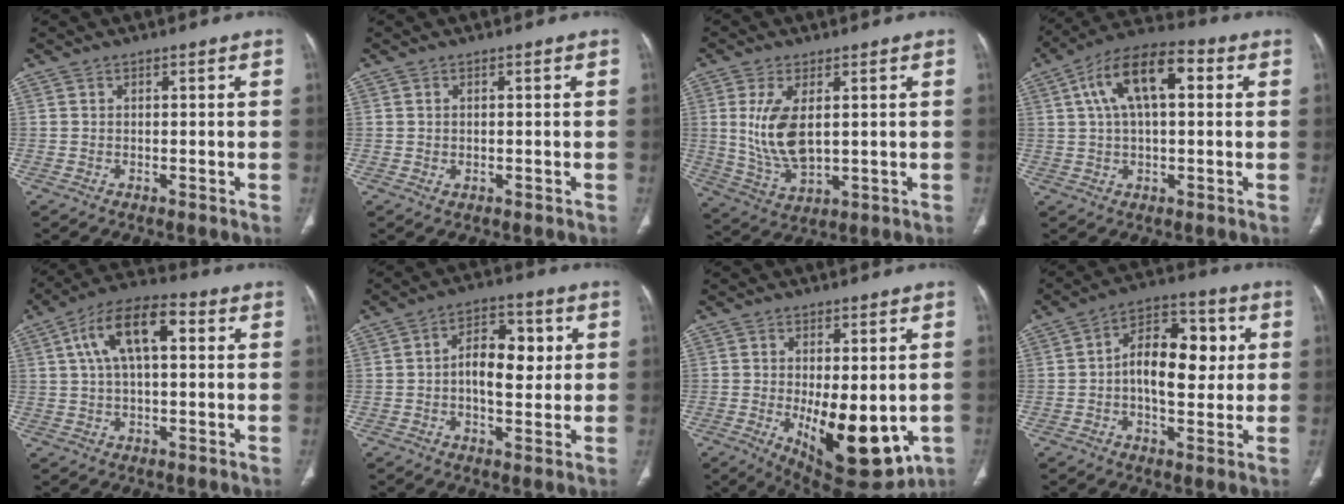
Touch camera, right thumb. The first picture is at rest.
{"total": 0.7, "force": [0.0, 0.4, 0.6], "torque": [-0.017, 0.001, 0.003]}
{"total": 10.3, "force": [1.7, 5.0, 8.9], "torque": [-0.180, -0.018, 0.048]}
{"total": 14.0, "force": [3.8, 6.5, 11.8], "torque": [-0.204, 0.027, 0.059]}
{"total": 12.6, "force": [3.3, 5.8, 10.7], "torque": [-0.192, 0.026, 0.052]}
{"total": 9.5, "force": [0.9, 5.3, 7.8], "torque": [-0.097, 0.011, 0.011]}
{"total": 15.8, "force": [-3.3, 6.8, 13.9], "torque": [-0.191, -0.020, -0.024]}
{"total": 13.2, "force": [1.0, 7.4, 10.9], "torque": [-0.141, 0.022, 0.009]}